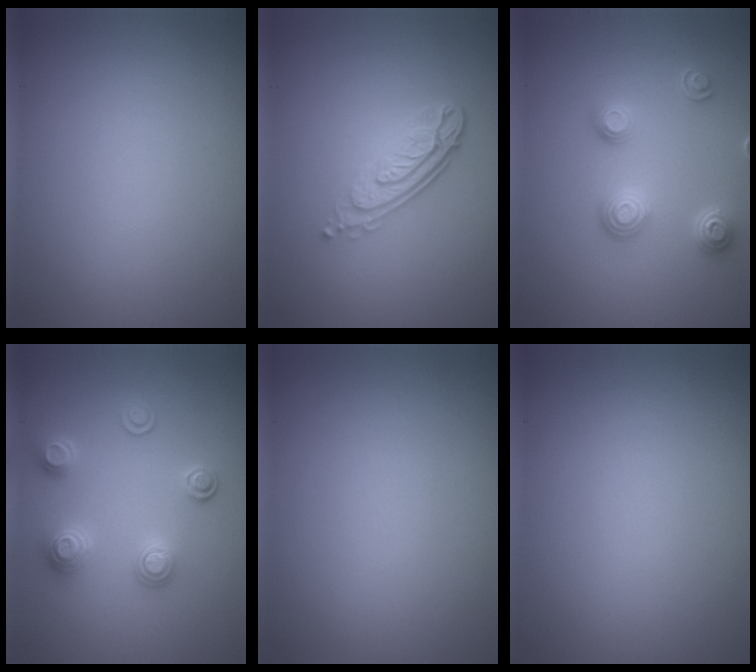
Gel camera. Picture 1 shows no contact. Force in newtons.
{"total": 4.3, "press": 3.0, "slide": 3.1}
{"total": 3.0, "press": 2.6, "slide": 1.3}
{"total": 2.9, "press": 2.8, "slide": 0.6}
{"total": 0.0}
{"total": 0.0}